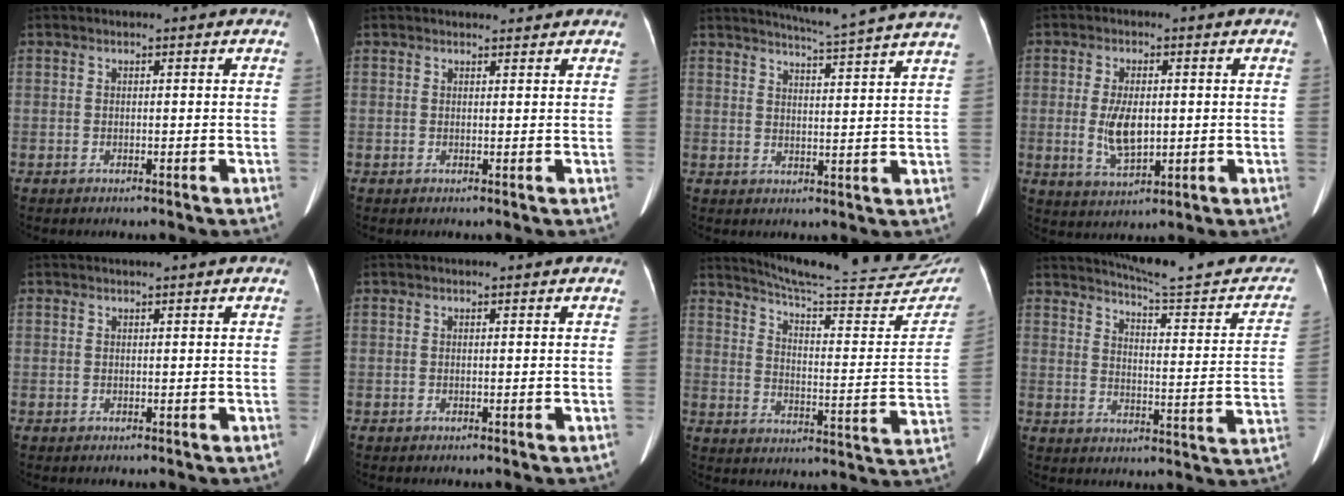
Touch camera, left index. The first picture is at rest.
{"total": 1.7, "force": [1.5, 0.8, 0.0], "torque": [0.002, 0.011, 0.018]}
{"total": 13.7, "force": [12.5, -1.7, 5.3], "torque": [-0.089, -0.028, 0.151]}
{"total": 6.5, "force": [-0.2, 2.9, 5.8], "torque": [-0.120, -0.003, 0.002]}
{"total": 0.7, "force": [0.6, 0.1, 0.3], "torque": [-0.008, 0.013, 0.010]}
{"total": 0.6, "force": [0.5, 0.0, 0.2], "torque": [-0.005, 0.006, 0.007]}
{"total": 26.0, "force": [23.6, 1.9, 10.8], "torque": [-0.156, -0.078, 0.295]}
{"total": 20.4, "force": [18.5, 2.2, 8.3], "torque": [-0.104, -0.046, 0.228]}